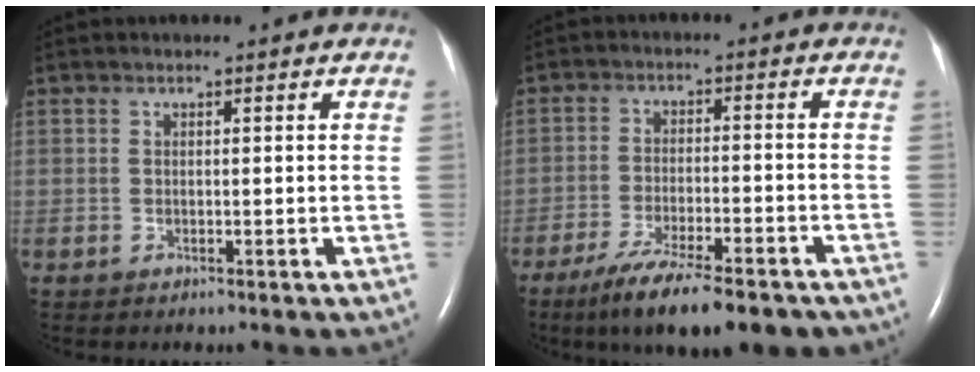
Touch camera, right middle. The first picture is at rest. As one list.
[{"total": 14.8, "force": [-11.3, 3.0, 9.0], "torque": [-0.130, -0.019, -0.174]}]